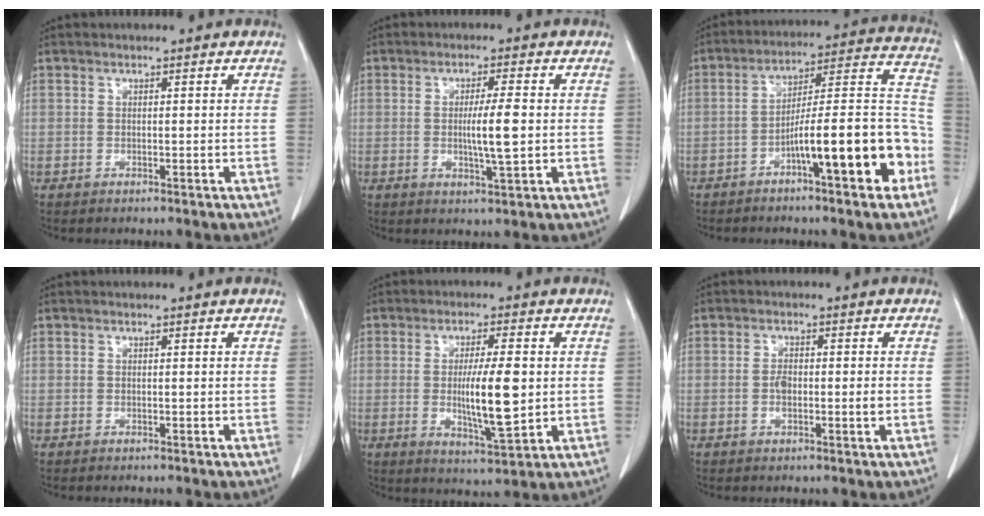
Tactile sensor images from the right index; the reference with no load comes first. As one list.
[{"total": 5.6, "force": [-0.2, 0.1, 5.6], "torque": [-0.097, -0.007, -0.002]}, {"total": 16.5, "force": [-6.8, 2.1, 14.8], "torque": [-0.215, 0.030, -0.104]}, {"total": 0.0}, {"total": 9.3, "force": [-0.1, 1.5, 9.2], "torque": [-0.153, -0.010, 0.001]}, {"total": 3.1, "force": [-0.4, 0.9, 3.0], "torque": [-0.062, 0.000, -0.008]}]